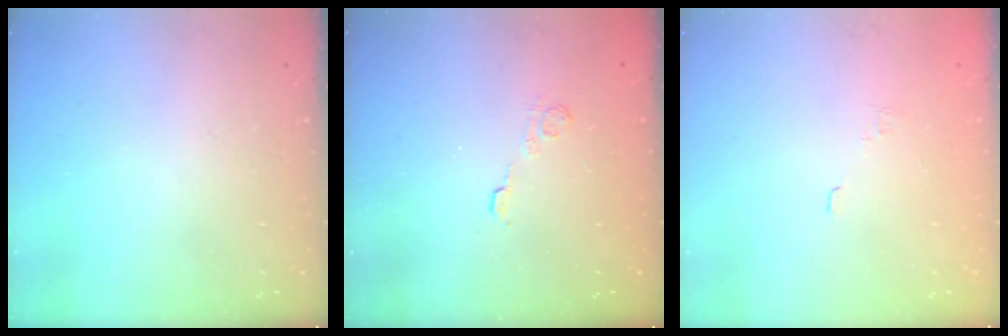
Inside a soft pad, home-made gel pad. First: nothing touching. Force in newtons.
{"total": 2.9, "press": 2.5, "slide": 1.6}
{"total": 1.8, "press": 1.3, "slide": 1.2}